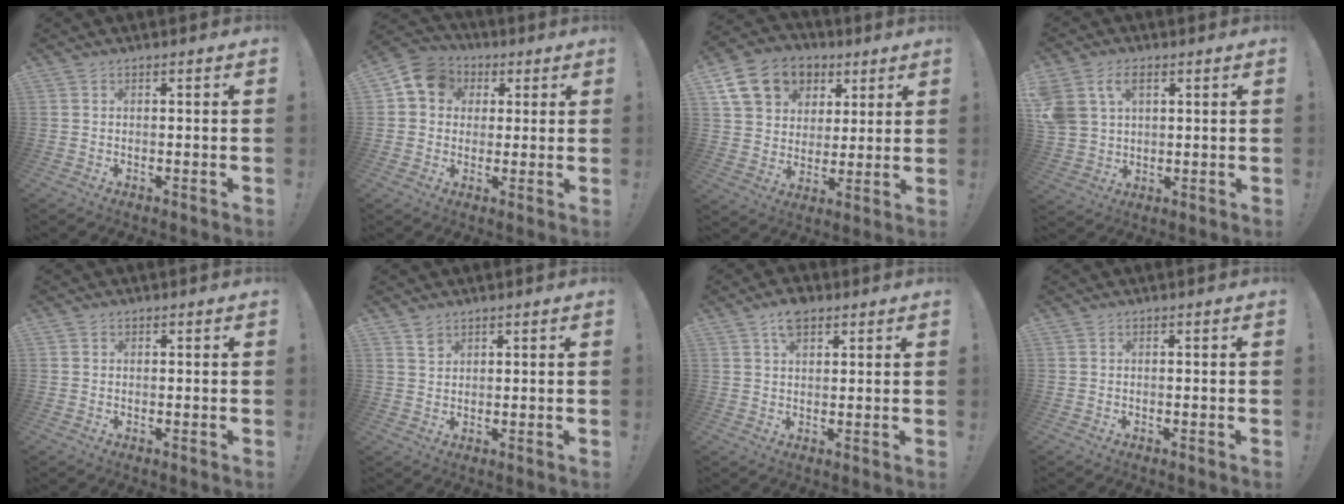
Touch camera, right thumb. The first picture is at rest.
{"total": 10.0, "force": [3.1, 8.5, 4.3], "torque": [-0.064, 0.001, 0.064]}
{"total": 16.1, "force": [7.6, 12.3, 7.0], "torque": [-0.103, -0.030, 0.152]}
{"total": 9.1, "force": [4.1, 6.4, 4.9], "torque": [-0.104, -0.012, 0.083]}
{"total": 0.7, "force": [0.4, 0.6, 0.0], "torque": [0.004, -0.001, 0.006]}
{"total": 2.6, "force": [2.0, 1.5, 0.7], "torque": [0.003, -0.017, 0.034]}
{"total": 5.8, "force": [3.7, 3.2, 3.2], "torque": [-0.051, -0.009, 0.067]}
{"total": 0.0}